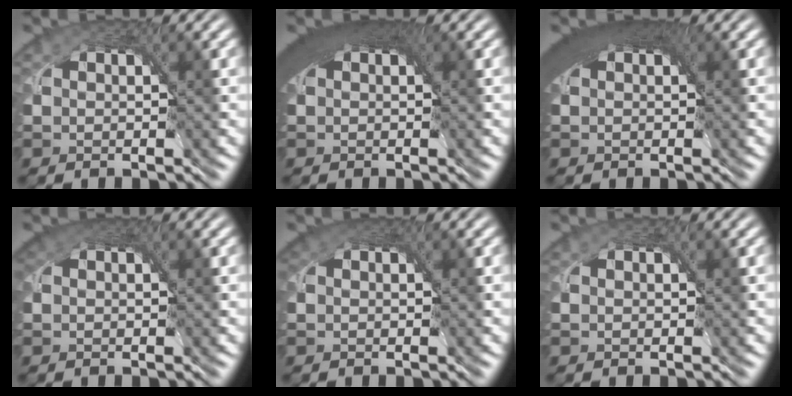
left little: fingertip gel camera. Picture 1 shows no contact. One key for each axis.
{"total": 7.3, "fx": 2.8, "fy": 3.6, "fz": 5.7, "tx": -0.090, "ty": 0.016, "tz": 0.030}
{"total": 7.4, "fx": 2.9, "fy": 3.7, "fz": 5.8, "tx": -0.091, "ty": 0.016, "tz": 0.031}
{"total": 2.4, "fx": 1.3, "fy": 1.5, "fz": 1.3, "tx": -0.026, "ty": 0.005, "tz": 0.014}
{"total": 2.0, "fx": 1.0, "fy": 1.3, "fz": 1.1, "tx": -0.021, "ty": 0.004, "tz": 0.011}
{"total": 0.0}